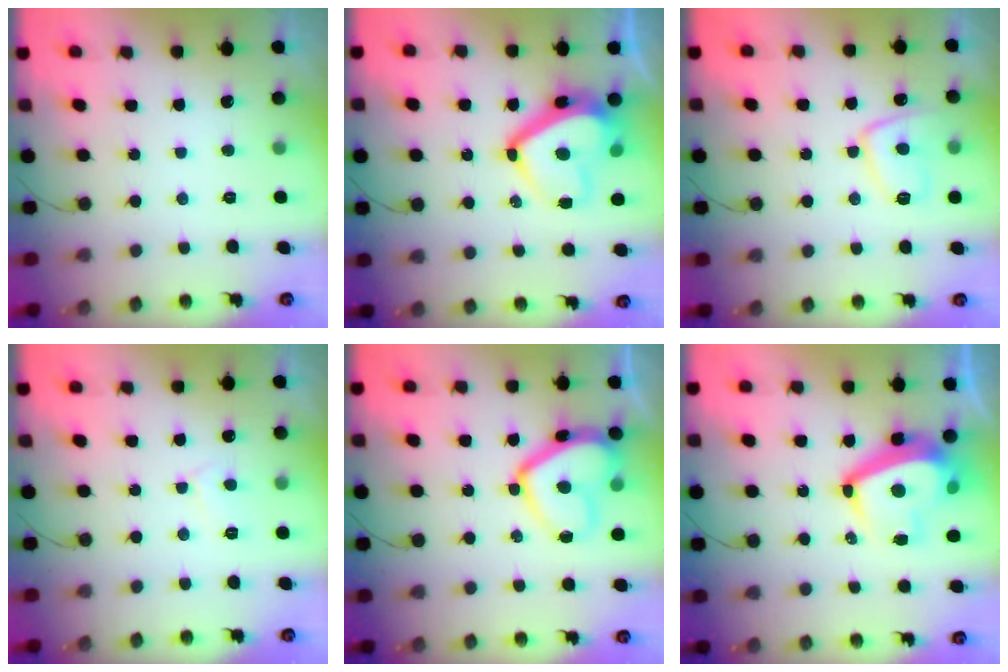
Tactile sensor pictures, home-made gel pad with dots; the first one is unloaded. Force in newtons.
{"total": 15.3, "press": 15.1, "slide": 2.5}
{"total": 10.6, "press": 10.5, "slide": 0.8}
{"total": 2.9, "press": 2.9, "slide": 0.3}
{"total": 13.8, "press": 13.7, "slide": 1.5}
{"total": 12.9, "press": 12.7, "slide": 2.0}